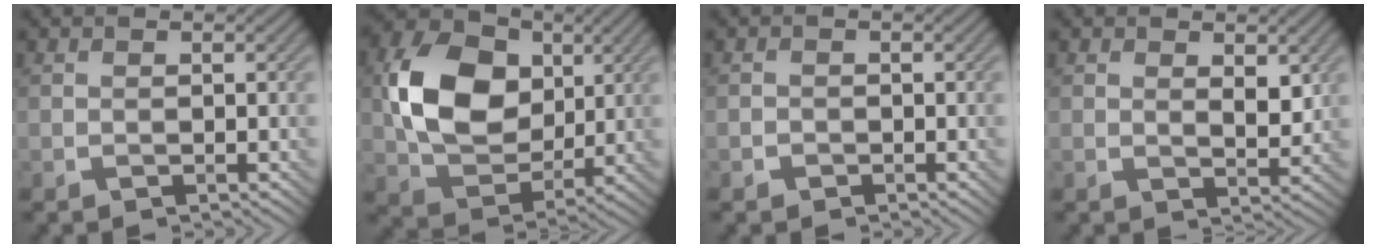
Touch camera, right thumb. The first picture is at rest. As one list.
[{"total": 12.6, "force": [2.4, 9.2, 8.3], "torque": [-0.176, 0.005, 0.046]}, {"total": 0.9, "force": [-0.5, 0.7, 0.1], "torque": [0.001, -0.001, -0.012]}, {"total": 3.2, "force": [1.2, 1.6, 2.5], "torque": [-0.042, -0.008, 0.024]}]